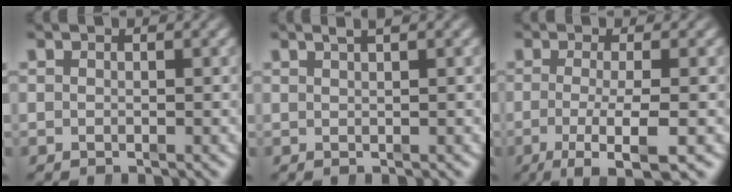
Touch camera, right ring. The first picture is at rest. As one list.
[{"total": 2.0, "force": [1.4, -0.6, 1.3], "torque": [-0.004, 0.010, 0.023]}, {"total": 6.6, "force": [-4.3, 1.1, 4.9], "torque": [-0.094, -0.037, -0.049]}]